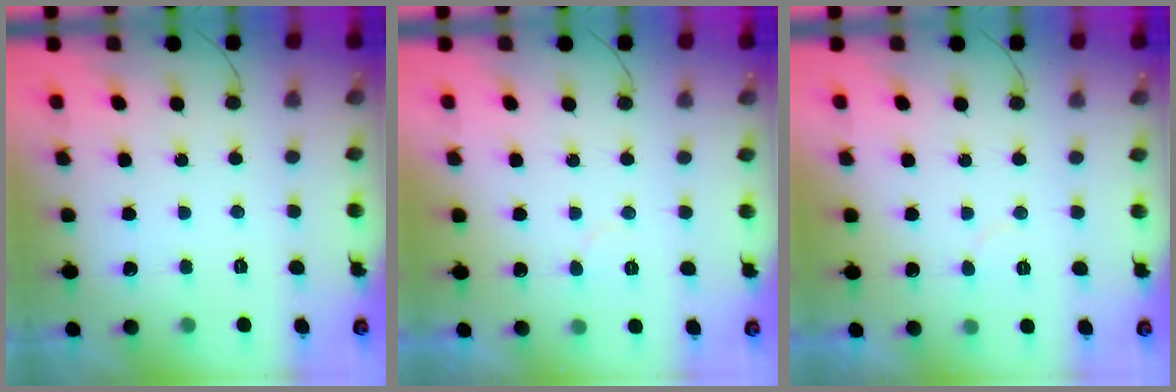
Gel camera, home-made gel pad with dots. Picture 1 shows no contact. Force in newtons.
{"total": 3.6, "press": 3.6, "slide": 0.3}
{"total": 3.6, "press": 3.6, "slide": 0.3}